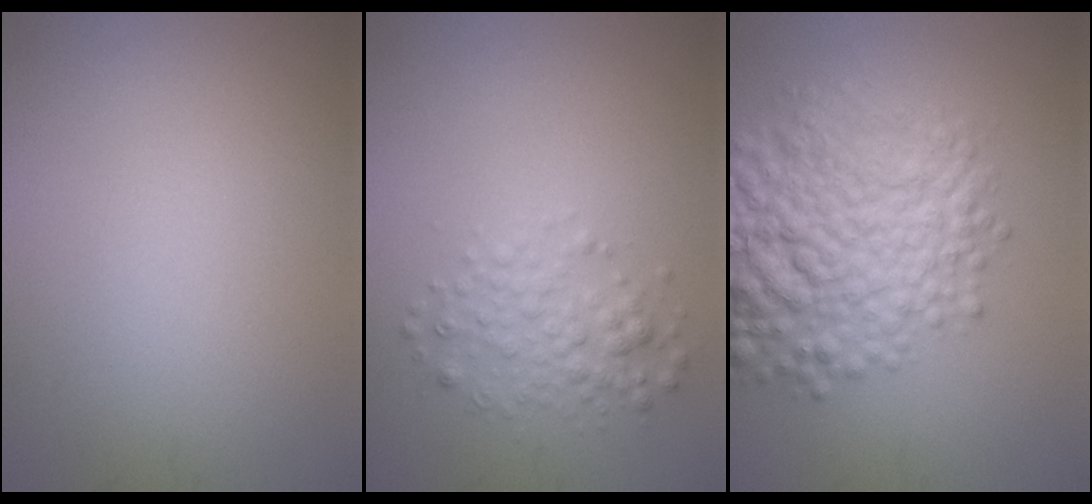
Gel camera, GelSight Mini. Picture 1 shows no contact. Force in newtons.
{"total": 2.6, "press": 2.6, "slide": 0.0}
{"total": 9.6, "press": 9.5, "slide": 0.3}